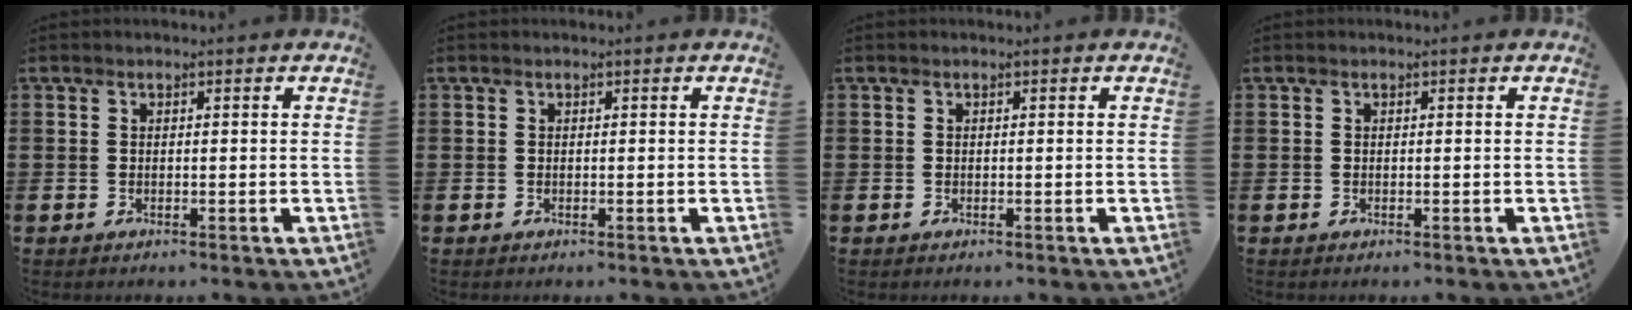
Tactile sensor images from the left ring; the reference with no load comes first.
{"total": 0.0}
{"total": 0.0}
{"total": 0.0}